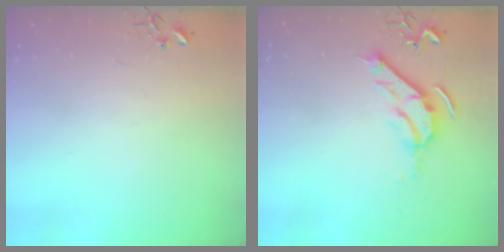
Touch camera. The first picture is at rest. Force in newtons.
{"total": 10.3, "press": 10.2, "slide": 1.3}